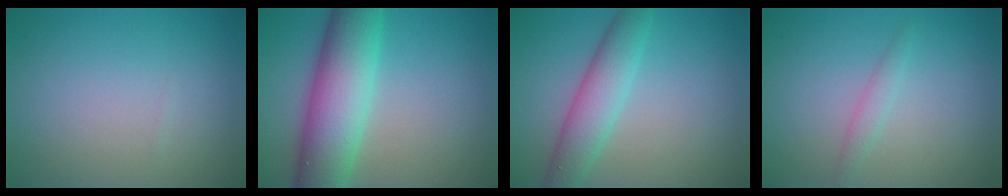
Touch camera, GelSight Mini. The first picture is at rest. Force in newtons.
{"total": 9.3, "press": 9.3, "slide": 0.4}
{"total": 4.3, "press": 4.3, "slide": 0.2}
{"total": 1.2, "press": 1.2, "slide": 0.1}